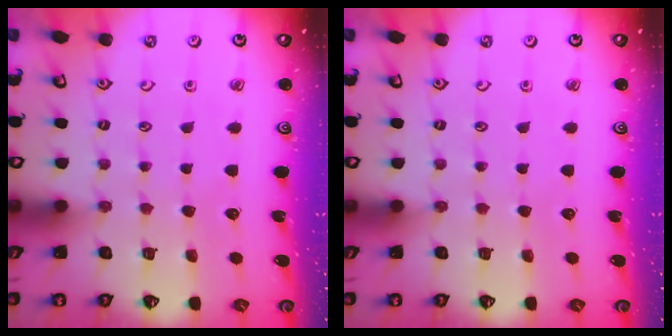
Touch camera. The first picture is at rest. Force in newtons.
{"total": 0.0}